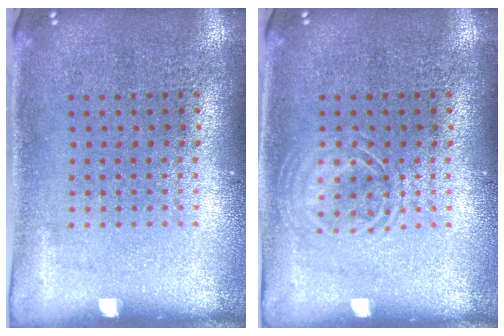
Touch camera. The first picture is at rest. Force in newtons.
{"total": 1.8, "press": 1.8, "slide": 0.3}